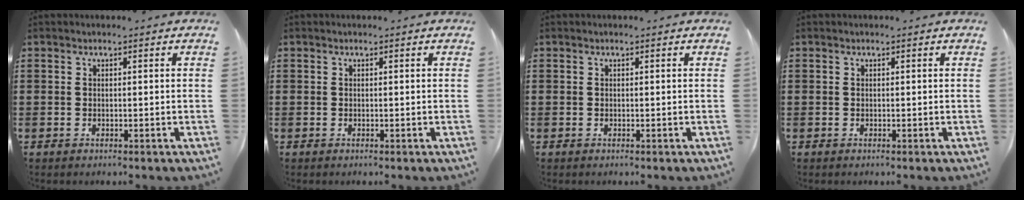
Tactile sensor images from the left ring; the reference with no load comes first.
{"total": 0.0}
{"total": 0.0}
{"total": 0.0}